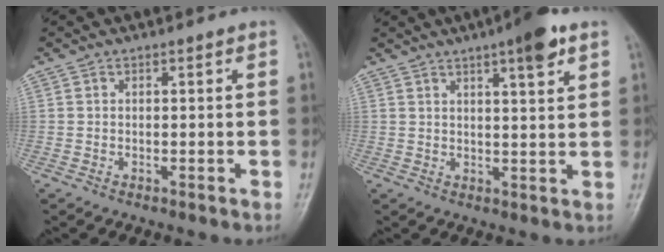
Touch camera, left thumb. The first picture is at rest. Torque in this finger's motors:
{"motor_torque": [1.20, 0.71, 1.23, -0.53, 0.02]}